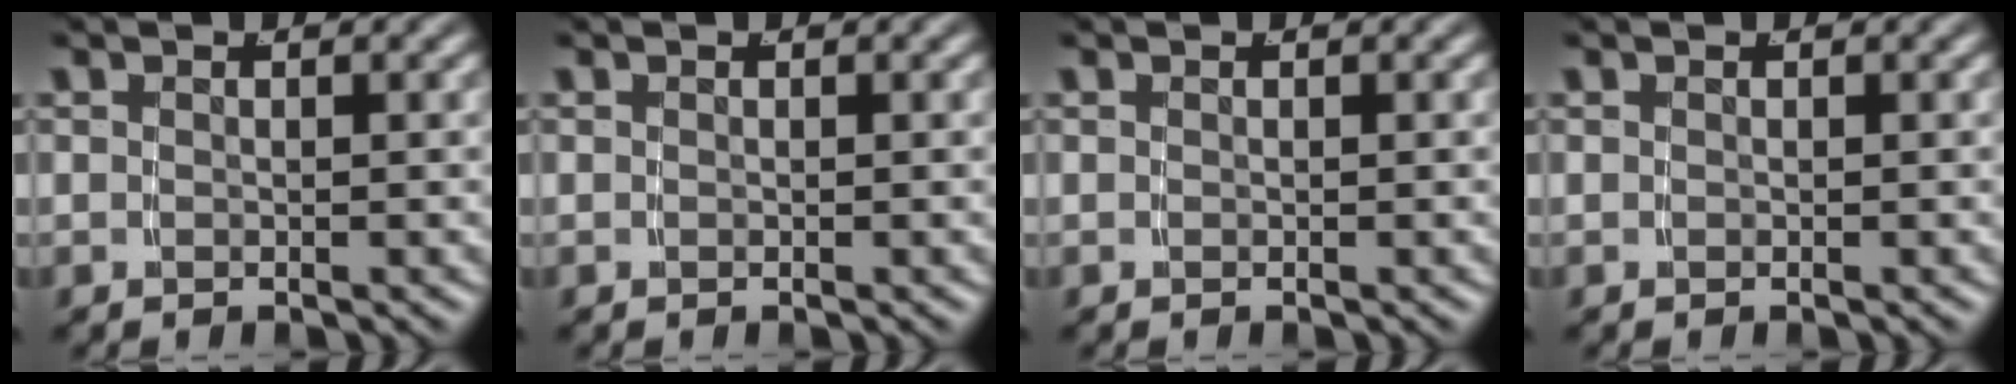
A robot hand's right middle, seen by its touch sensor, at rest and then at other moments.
{"total": 0.0}
{"total": 0.0}
{"total": 0.0}